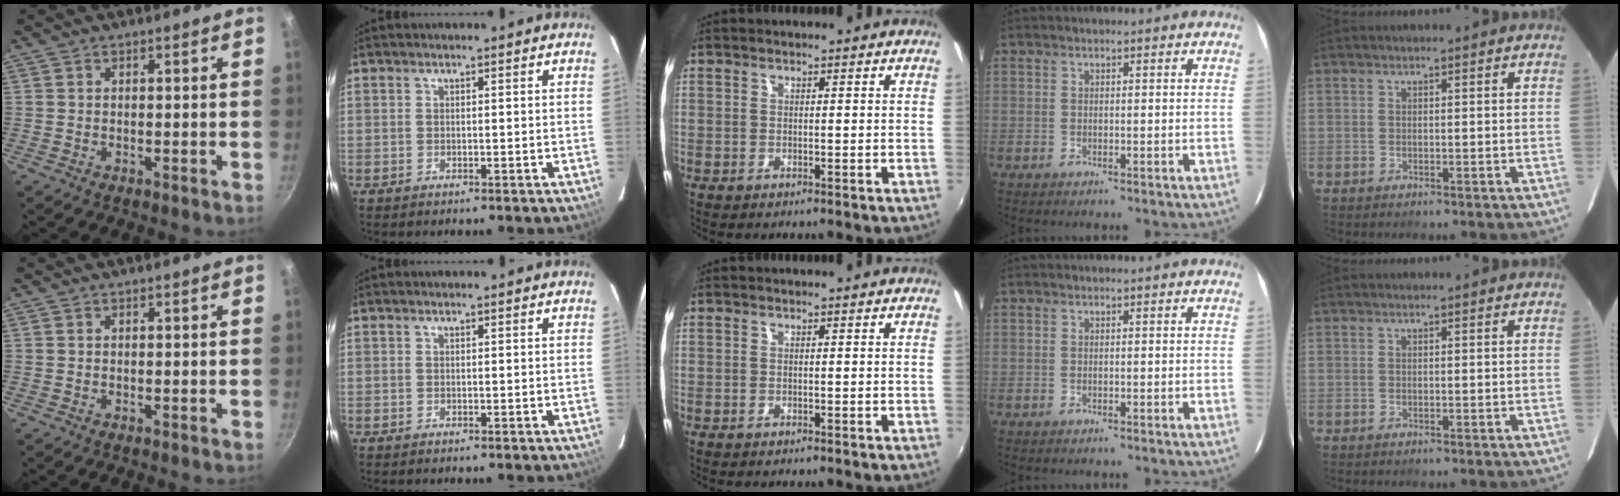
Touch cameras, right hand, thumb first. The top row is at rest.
{}